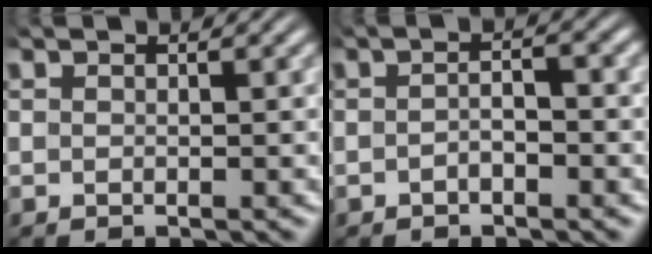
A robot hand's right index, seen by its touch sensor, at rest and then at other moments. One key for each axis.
{"total": 1.9, "fx": -0.9, "fy": 0.5, "fz": 1.5, "tx": -0.017, "ty": -0.001, "tz": -0.019}